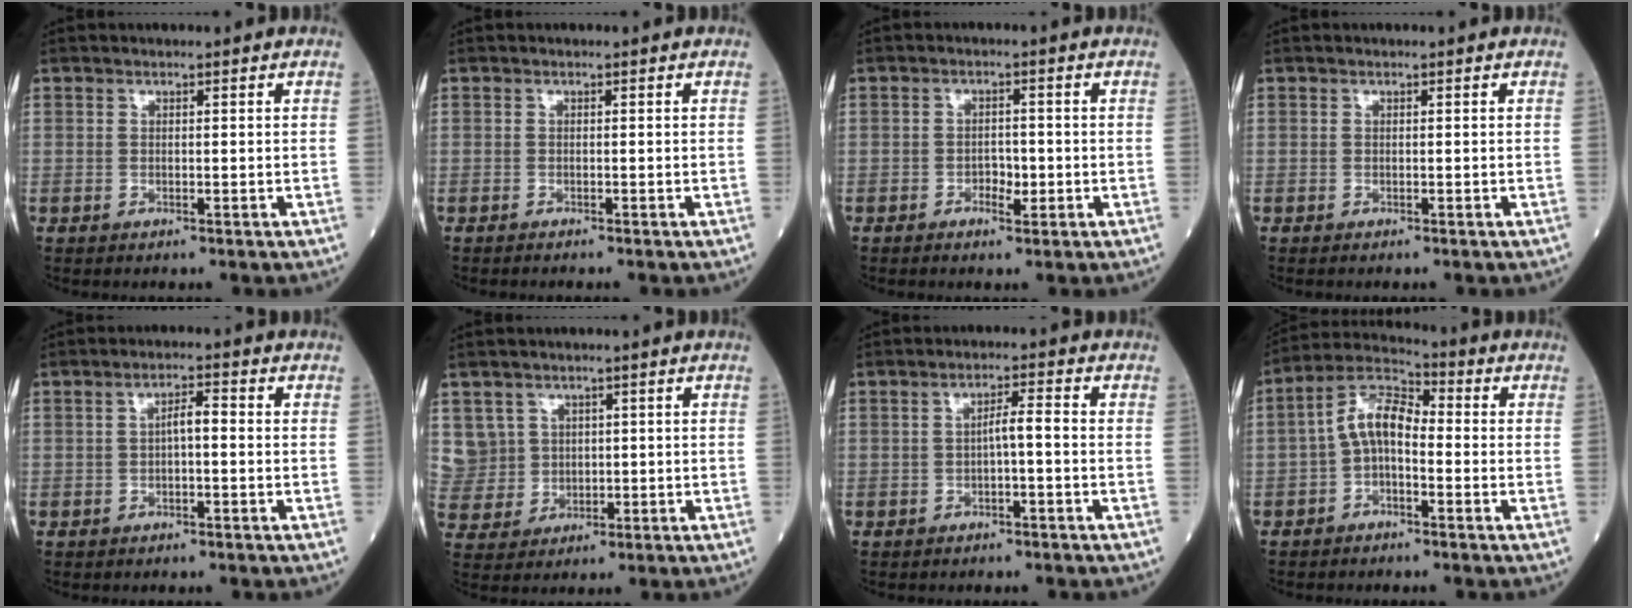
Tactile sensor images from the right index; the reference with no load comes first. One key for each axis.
{"total": 0.7, "fx": -0.7, "fy": -0.1, "fz": 0.3, "tx": -0.009, "ty": -0.001, "tz": -0.010}
{"total": 2.6, "fx": -1.0, "fy": 1.4, "fz": 2.0, "tx": -0.027, "ty": 0.005, "tz": -0.014}
{"total": 0.0}
{"total": 2.7, "fx": -0.1, "fy": 0.6, "fz": 2.6, "tx": -0.046, "ty": 0.007, "tz": -0.002}
{"total": 6.5, "fx": 2.1, "fy": 6.1, "fz": -0.1, "tx": -0.002, "ty": 0.022, "tz": 0.056}
{"total": 2.7, "fx": -0.6, "fy": 0.2, "fz": 2.7, "tx": -0.046, "ty": 0.005, "tz": -0.009}
{"total": 7.2, "fx": -1.0, "fy": 3.3, "fz": 6.3, "tx": -0.129, "ty": 0.027, "tz": -0.027}